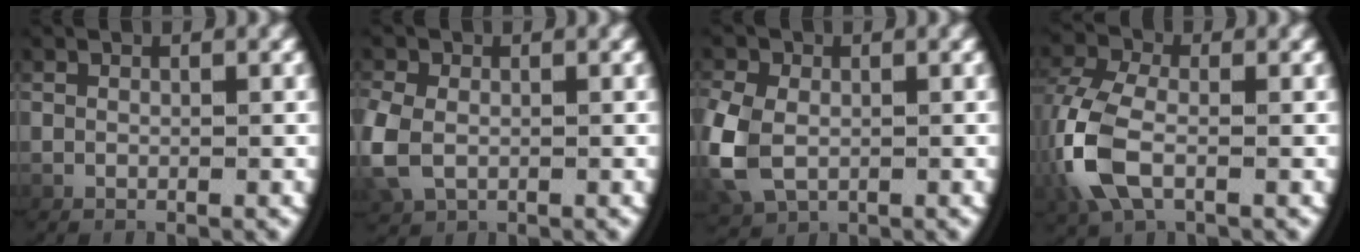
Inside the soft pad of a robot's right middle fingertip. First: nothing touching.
{"total": 2.6, "force": [-0.1, 2.1, 1.6], "torque": [-0.061, -0.011, 0.013]}
{"total": 3.8, "force": [-0.2, 2.9, 2.3], "torque": [-0.077, -0.015, 0.013]}
{"total": 5.1, "force": [-0.6, 3.0, 4.1], "torque": [-0.120, -0.010, -0.001]}